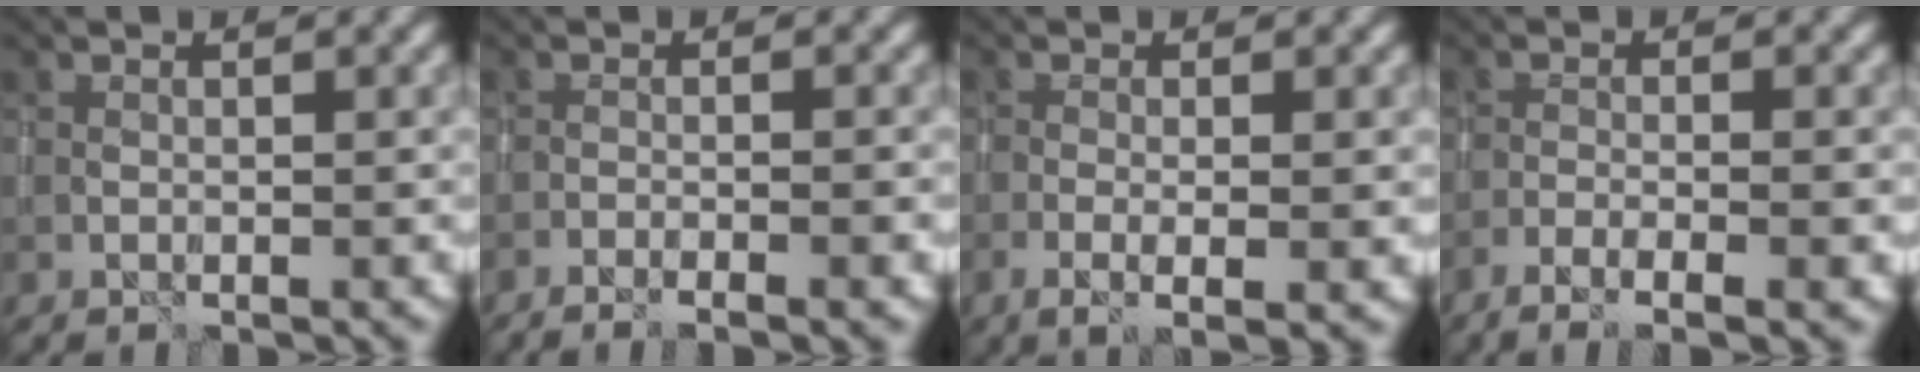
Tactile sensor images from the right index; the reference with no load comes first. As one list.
[{"total": 3.9, "force": [-2.5, 0.8, 2.8], "torque": [-0.042, 0.010, -0.043]}, {"total": 3.8, "force": [-1.0, 1.1, 3.5], "torque": [-0.061, -0.006, -0.021]}, {"total": 4.6, "force": [-2.7, 1.1, 3.6], "torque": [-0.059, -0.002, -0.050]}]